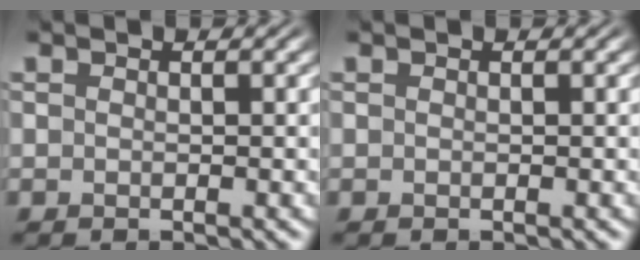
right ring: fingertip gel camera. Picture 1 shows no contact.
{"total": 0.0}